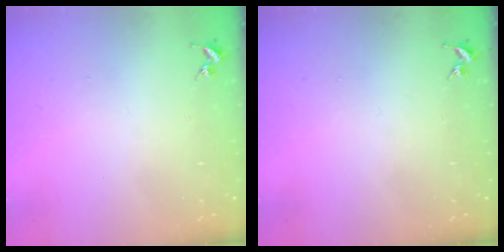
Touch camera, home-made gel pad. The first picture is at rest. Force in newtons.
{"total": 0.0}